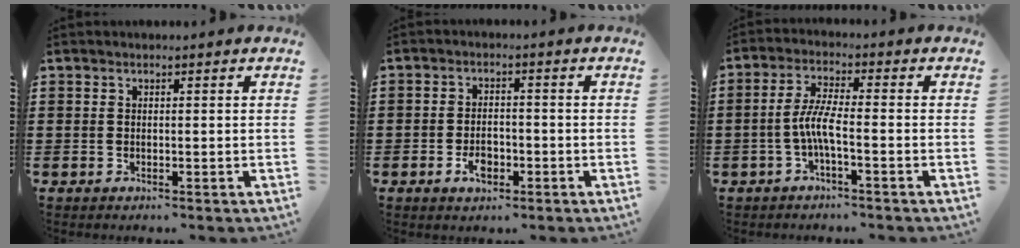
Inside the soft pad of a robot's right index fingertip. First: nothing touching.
{"total": 3.6, "force": [-1.5, 1.9, 2.6], "torque": [-0.054, 0.001, -0.029]}
{"total": 5.0, "force": [-1.5, 0.6, 4.7], "torque": [-0.111, -0.008, -0.035]}